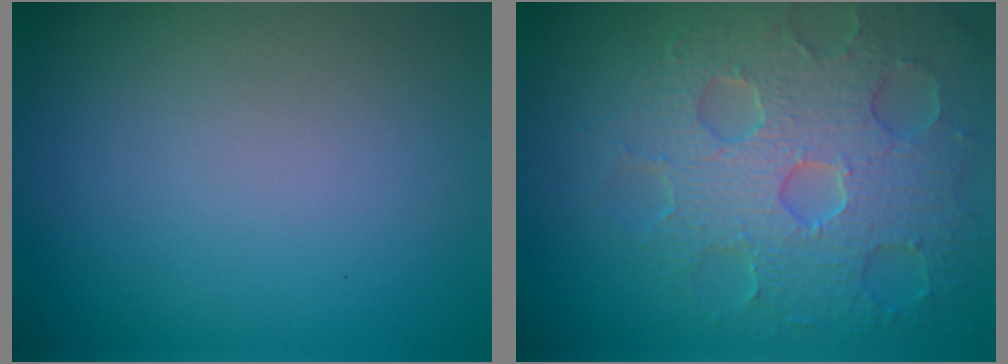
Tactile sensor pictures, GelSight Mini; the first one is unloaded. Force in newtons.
{"total": 7.5, "press": 5.8, "slide": 4.8}